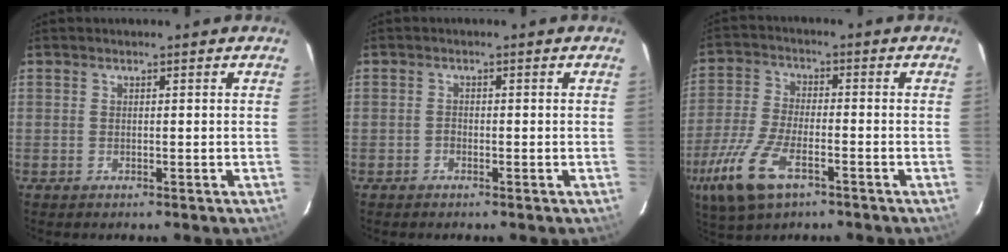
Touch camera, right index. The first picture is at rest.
{"total": 0.9, "force": [-0.7, 0.6, 0.0], "torque": [0.000, 0.000, -0.013]}
{"total": 14.2, "force": [-7.5, 6.1, 10.4], "torque": [-0.240, -0.027, -0.146]}